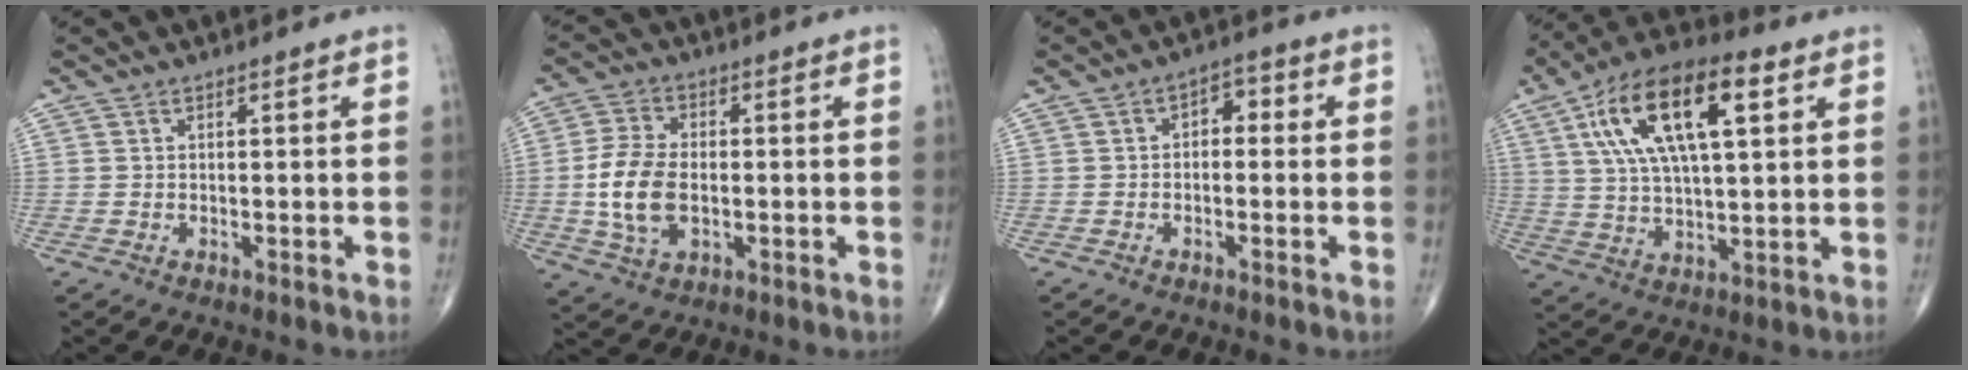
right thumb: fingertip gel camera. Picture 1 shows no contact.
{"total": 10.2, "force": [-1.1, 6.1, 8.1], "torque": [-0.161, 0.005, -0.022]}
{"total": 3.8, "force": [0.1, 2.4, 2.9], "torque": [-0.021, 0.016, -0.010]}
{"total": 18.9, "force": [6.5, 7.6, 16.1], "torque": [-0.286, 0.010, 0.109]}